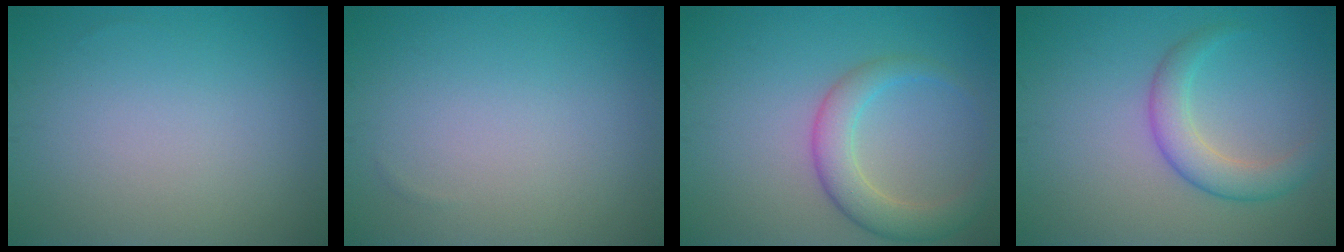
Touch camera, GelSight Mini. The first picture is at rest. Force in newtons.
{"total": 0.0}
{"total": 4.1, "press": 4.1, "slide": 0.3}
{"total": 3.4, "press": 3.4, "slide": 0.1}